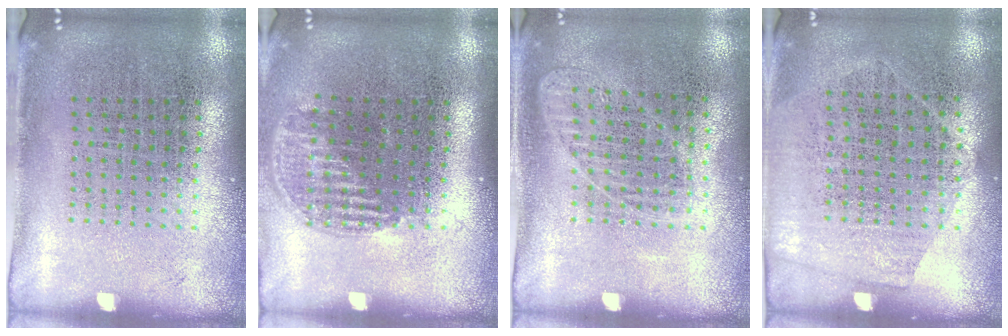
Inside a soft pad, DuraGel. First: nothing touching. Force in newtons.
{"total": 1.2, "press": 1.0, "slide": 0.6}
{"total": 0.9, "press": 0.9, "slide": 0.1}
{"total": 1.4, "press": 1.2, "slide": 0.7}